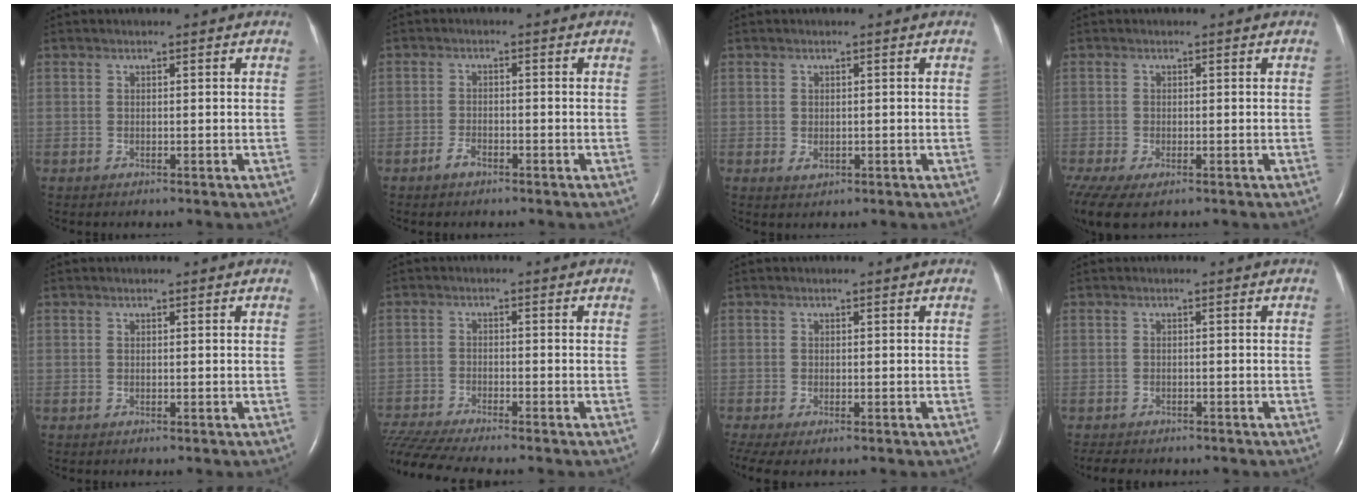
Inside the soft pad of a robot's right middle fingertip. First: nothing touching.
{"total": 2.2, "force": [-1.6, 0.8, 1.3], "torque": [-0.031, 0.000, -0.028]}
{"total": 1.4, "force": [-0.3, 0.9, 1.1], "torque": [-0.021, -0.004, 0.000]}
{"total": 8.9, "force": [-5.6, 3.9, 5.7], "torque": [-0.137, -0.018, -0.087]}
{"total": 0.0}
{"total": 10.4, "force": [-9.4, -0.5, 4.4], "torque": [-0.082, -0.019, -0.161]}
{"total": 5.3, "force": [-3.4, 1.9, 3.6], "torque": [-0.075, -0.013, -0.058]}
{"total": 4.9, "force": [-4.2, 1.7, 2.0], "torque": [-0.036, -0.009, -0.052]}